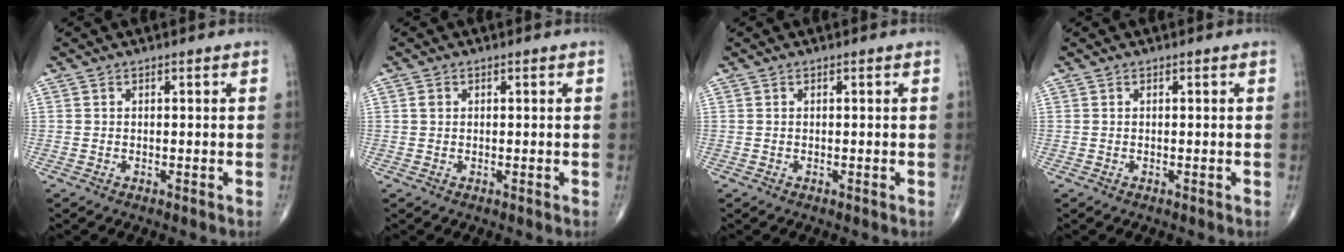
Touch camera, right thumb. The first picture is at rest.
{"total": 0.9, "force": [0.2, 0.8, 0.4], "torque": [-0.007, 0.002, 0.004]}
{"total": 0.0}
{"total": 0.0}